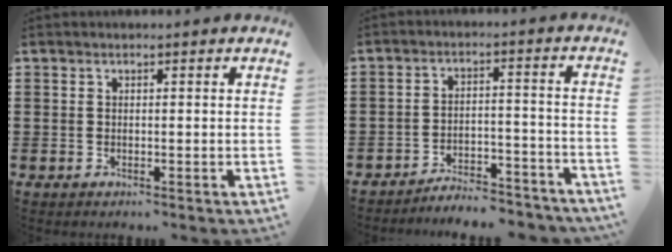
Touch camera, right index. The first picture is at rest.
{"total": 5.1, "force": [-5.0, 0.3, 0.7], "torque": [-0.015, 0.008, -0.102]}